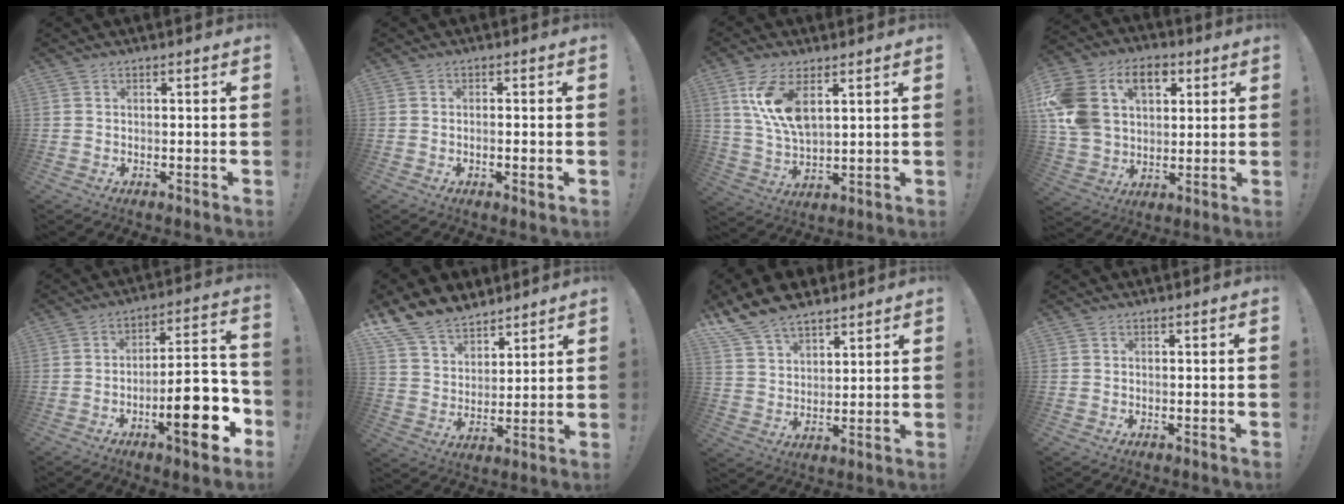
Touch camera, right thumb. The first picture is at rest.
{"total": 2.0, "force": [-0.6, 0.4, 1.9], "torque": [-0.024, -0.001, -0.011]}
{"total": 11.3, "force": [5.1, 5.2, 8.7], "torque": [-0.179, -0.023, 0.091]}
{"total": 19.4, "force": [6.8, 14.0, 11.5], "torque": [-0.212, -0.020, 0.124]}
{"total": 17.5, "force": [-6.6, 5.0, 15.4], "torque": [-0.201, 0.032, -0.102]}
{"total": 12.8, "force": [10.5, 6.6, 3.0], "torque": [-0.065, -0.080, 0.205]}
{"total": 11.6, "force": [9.4, 5.8, 3.7], "torque": [-0.073, -0.061, 0.182]}
{"total": 0.0}